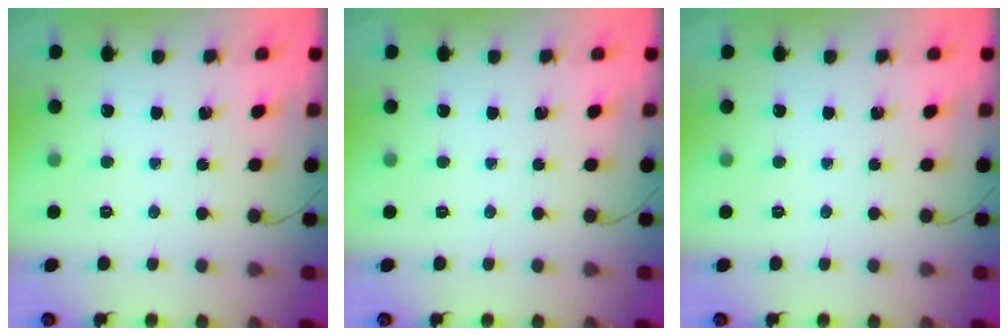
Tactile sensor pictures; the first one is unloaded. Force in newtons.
{"total": 0.0}
{"total": 0.0}